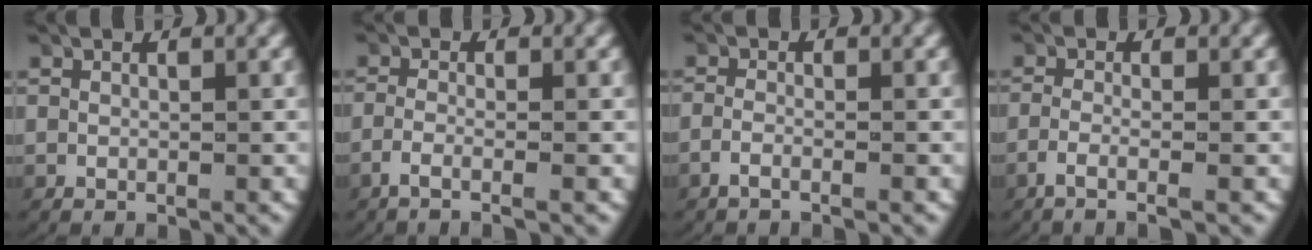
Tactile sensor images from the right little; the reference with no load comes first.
{"total": 2.7, "force": [-2.0, -0.1, 1.9], "torque": [-0.047, -0.009, -0.033]}
{"total": 2.0, "force": [-1.6, 0.1, 1.2], "torque": [-0.035, -0.007, -0.027]}
{"total": 2.7, "force": [-1.9, -0.1, 2.0], "torque": [-0.050, -0.009, -0.031]}